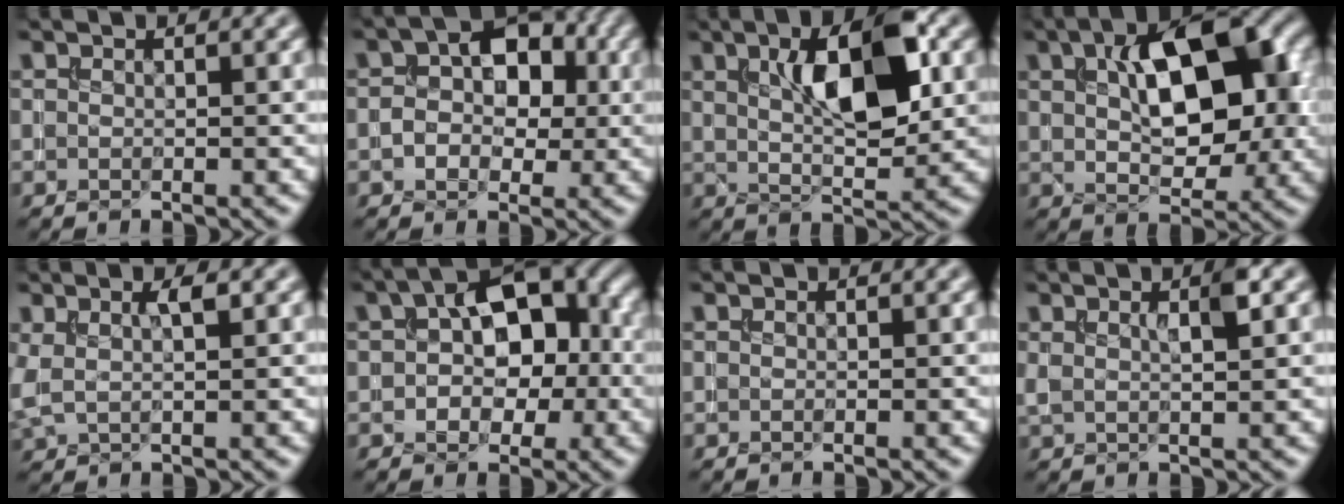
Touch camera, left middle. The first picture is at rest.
{"total": 5.9, "force": [0.2, 4.1, 4.3], "torque": [-0.052, 0.013, -0.002]}
{"total": 7.9, "force": [2.2, 2.9, 7.1], "torque": [-0.113, 0.006, 0.038]}
{"total": 10.2, "force": [2.3, 5.1, 8.5], "torque": [-0.126, 0.012, 0.037]}
{"total": 2.6, "force": [0.7, 1.0, 2.3], "torque": [-0.050, 0.000, 0.016]}
{"total": 9.2, "force": [1.2, 5.7, 7.1], "torque": [-0.084, 0.020, 0.010]}
{"total": 0.0}
{"total": 2.5, "force": [0.9, 0.6, 2.3], "torque": [-0.034, 0.001, 0.018]}